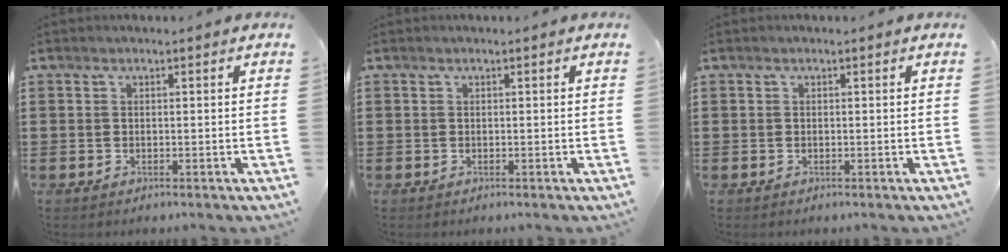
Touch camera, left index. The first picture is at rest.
{"total": 0.0}
{"total": 0.0}